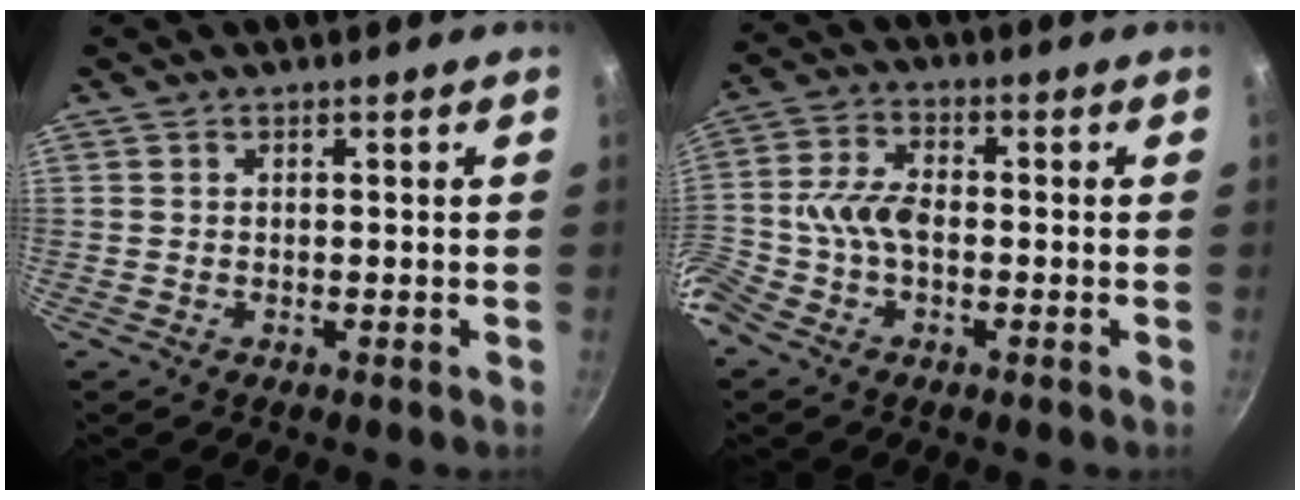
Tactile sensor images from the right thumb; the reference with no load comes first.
{"total": 8.0, "force": [-2.2, 4.8, 6.0], "torque": [-0.131, 0.027, -0.059]}